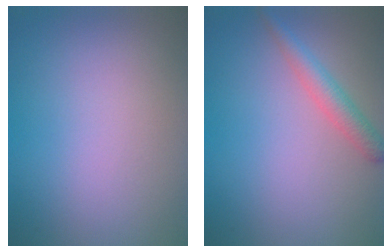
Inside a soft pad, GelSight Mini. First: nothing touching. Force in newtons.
{"total": 2.5, "press": 2.5, "slide": 0.1}